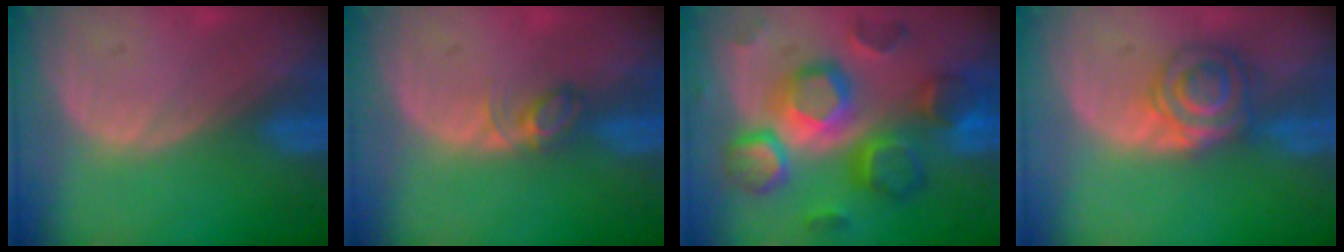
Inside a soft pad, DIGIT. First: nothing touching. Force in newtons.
{"total": 2.5, "press": 2.5, "slide": 0.4}
{"total": 12.3, "press": 12.3, "slide": 1.0}
{"total": 6.4, "press": 5.6, "slide": 3.0}